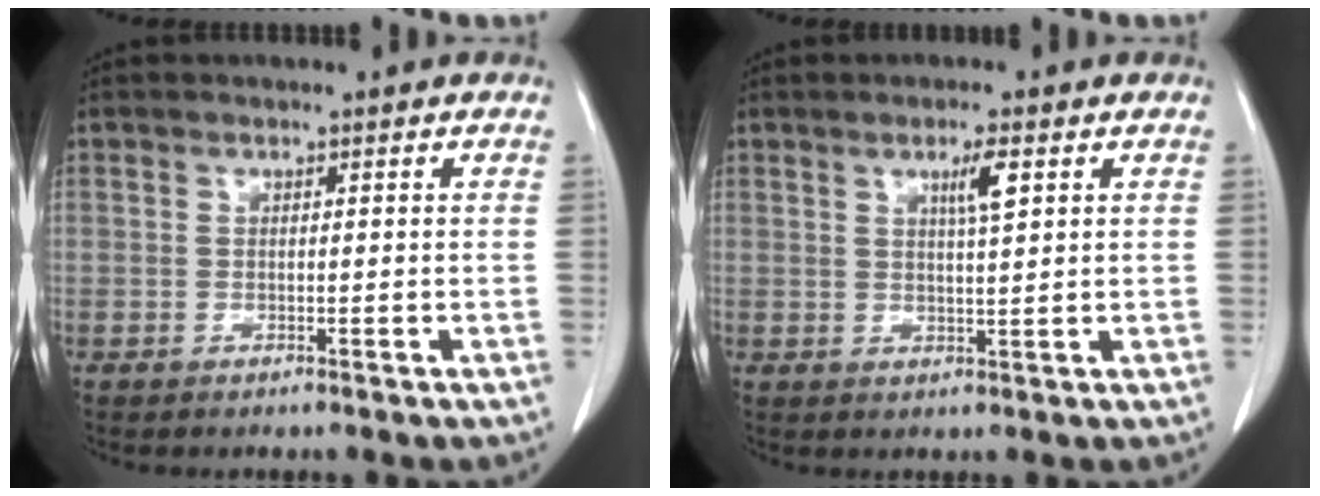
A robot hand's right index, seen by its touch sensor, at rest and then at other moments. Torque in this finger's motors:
{"motor_torque": [0.18, 0.09, 0.04, 0.05]}